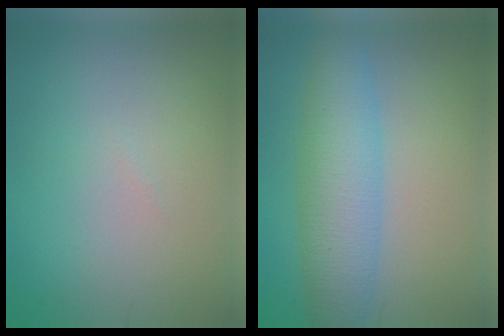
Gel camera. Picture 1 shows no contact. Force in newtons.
{"total": 5.9, "press": 5.9, "slide": 0.1}